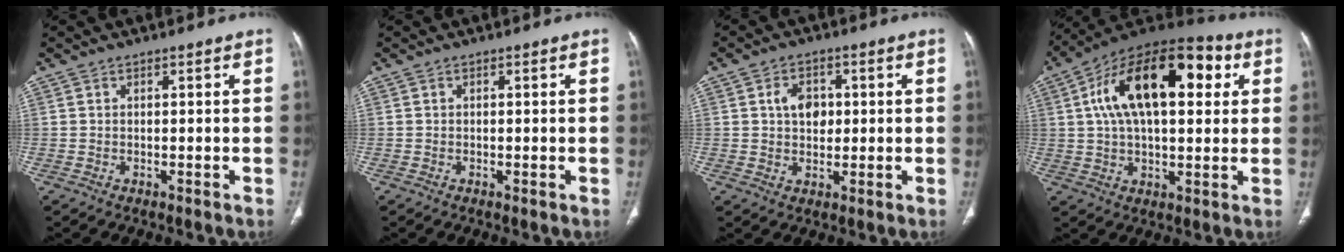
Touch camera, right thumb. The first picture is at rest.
{"total": 0.0}
{"total": 5.6, "force": [0.9, 4.1, 3.7], "torque": [-0.041, -0.001, 0.014]}
{"total": 23.1, "force": [6.1, 11.4, 19.1], "torque": [-0.298, 0.026, 0.087]}